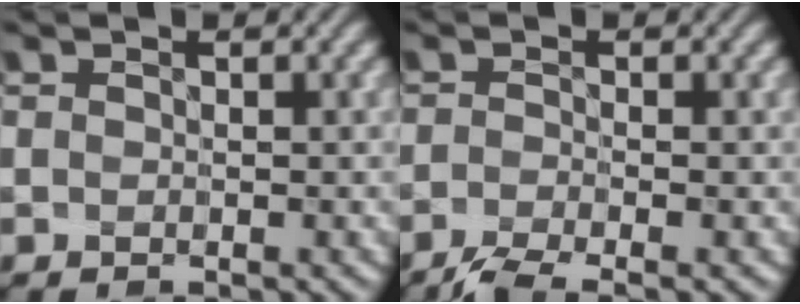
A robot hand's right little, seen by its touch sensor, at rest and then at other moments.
{"total": 3.7, "force": [-3.1, 0.5, 2.1], "torque": [-0.045, -0.005, -0.057]}